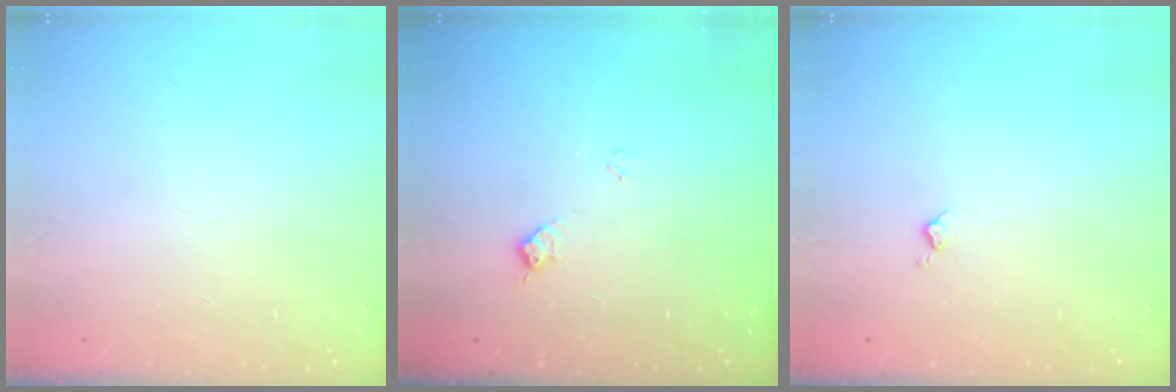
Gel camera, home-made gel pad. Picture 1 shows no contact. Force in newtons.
{"total": 6.2, "press": 6.1, "slide": 0.8}
{"total": 3.3, "press": 3.2, "slide": 0.5}